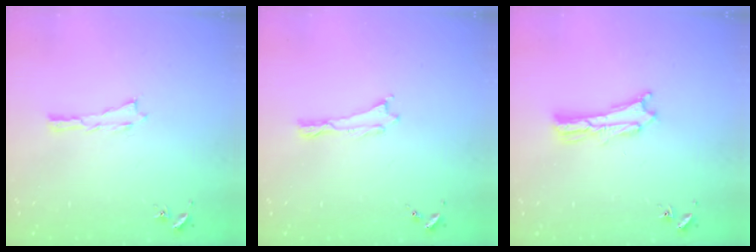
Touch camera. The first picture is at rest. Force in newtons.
{"total": 0.0}
{"total": 2.5, "press": 2.5, "slide": 0.2}